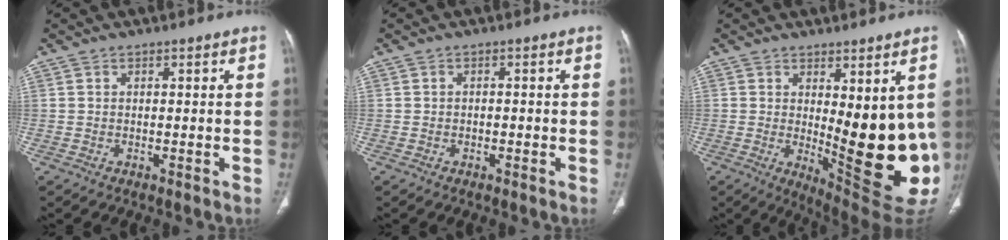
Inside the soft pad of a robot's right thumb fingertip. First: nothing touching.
{"total": 0.7, "force": [-0.3, 0.5, 0.5], "torque": [-0.006, 0.002, -0.005]}
{"total": 17.4, "force": [0.0, 5.9, 16.4], "torque": [-0.196, -0.041, 0.020]}